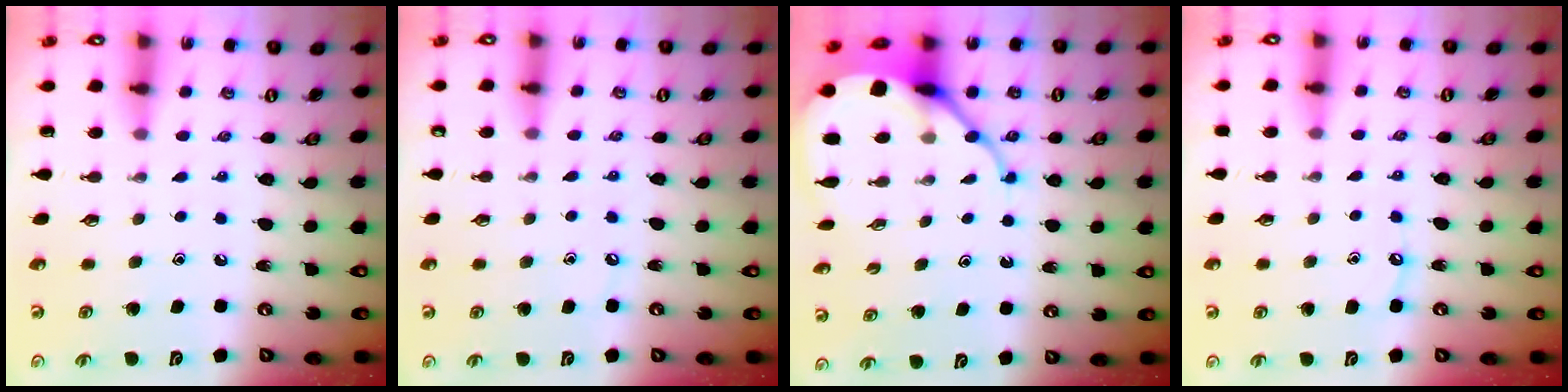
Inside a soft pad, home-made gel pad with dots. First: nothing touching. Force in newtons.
{"total": 2.7, "press": 2.7, "slide": 0.3}
{"total": 10.3, "press": 10.2, "slide": 1.0}
{"total": 5.1, "press": 5.0, "slide": 0.6}